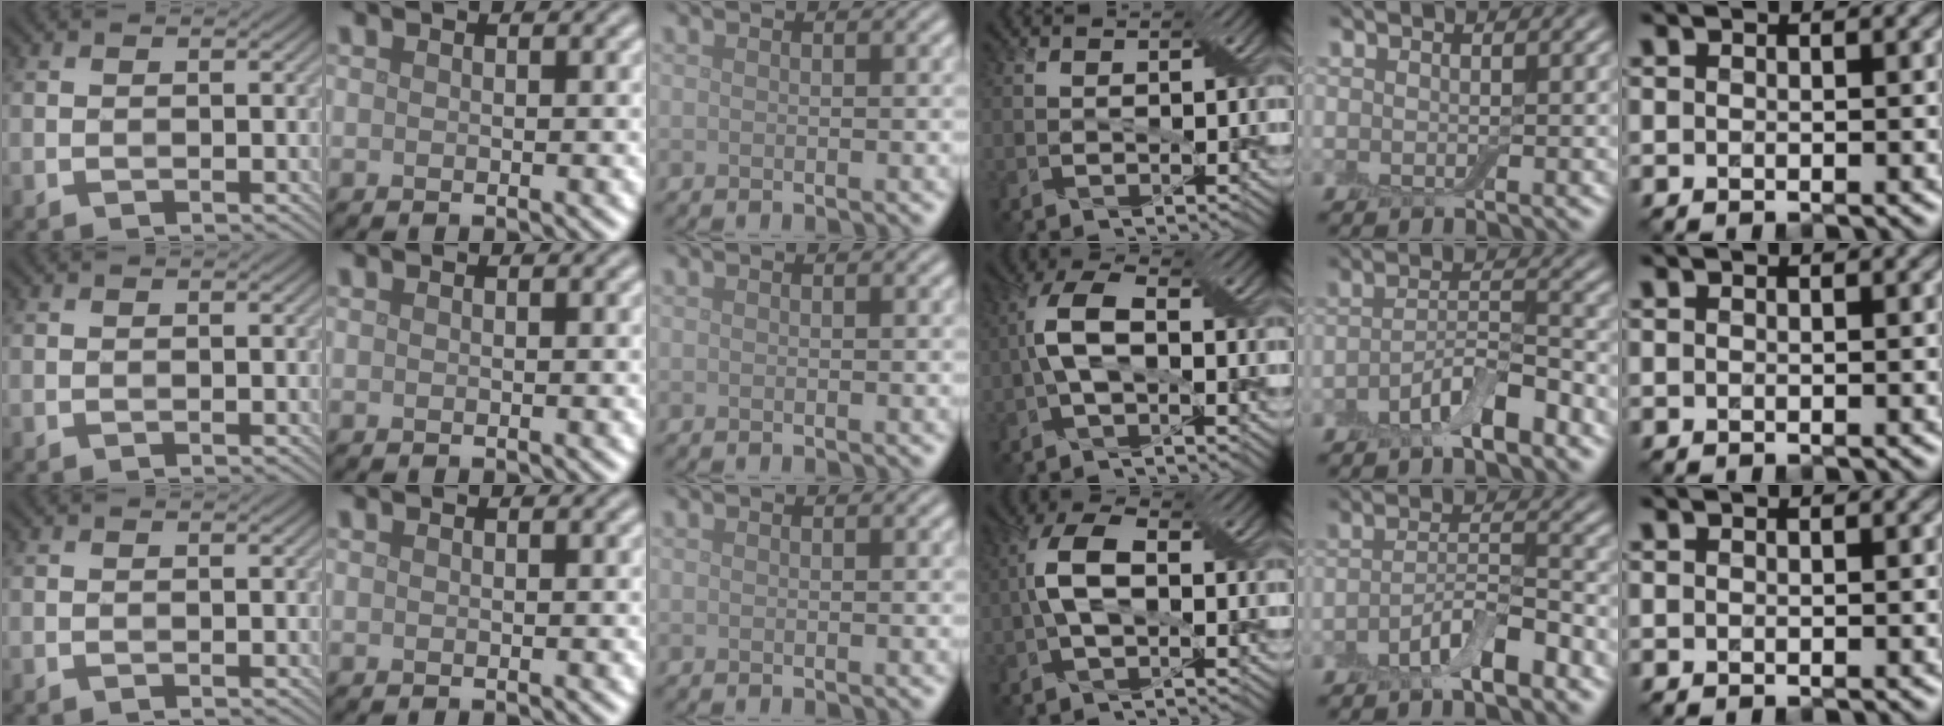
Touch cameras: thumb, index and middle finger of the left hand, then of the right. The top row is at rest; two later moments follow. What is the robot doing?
{"motion": "fold", "object": "bandage"}